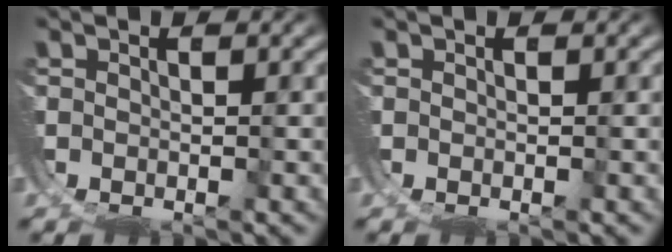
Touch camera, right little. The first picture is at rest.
{"total": 0.0}